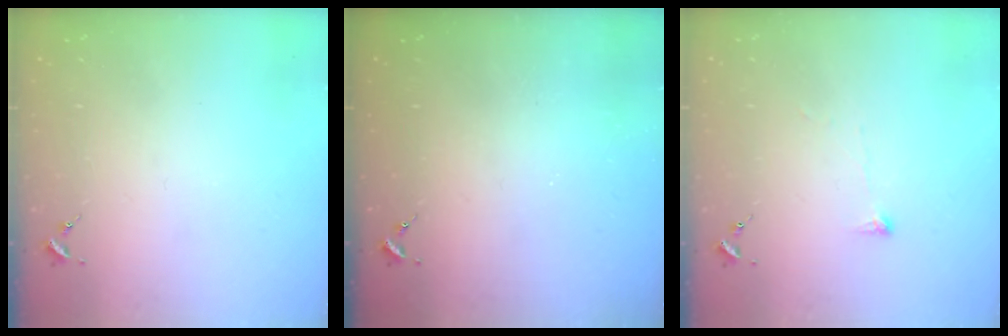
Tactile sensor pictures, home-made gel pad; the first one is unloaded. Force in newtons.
{"total": 0.0}
{"total": 2.9, "press": 2.9, "slide": 0.4}